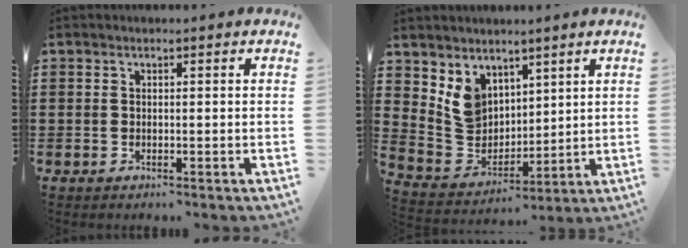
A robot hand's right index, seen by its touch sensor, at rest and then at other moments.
{"total": 7.1, "force": [4.1, 5.6, 1.5], "torque": [-0.070, -0.014, 0.081]}